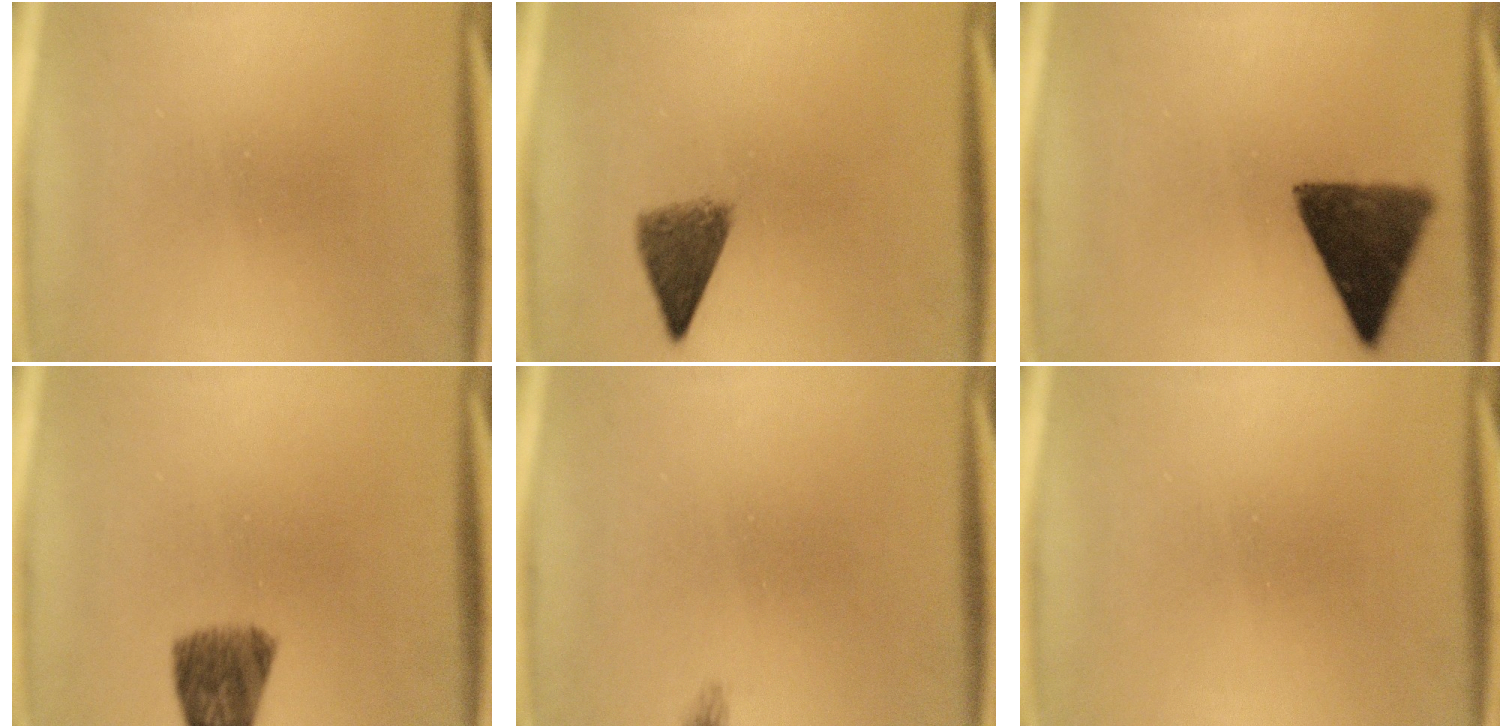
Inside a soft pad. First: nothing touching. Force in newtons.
{"total": 5.1}
{"total": 11.8}
{"total": 7.5}
{"total": 0.9}
{"total": 0.0}